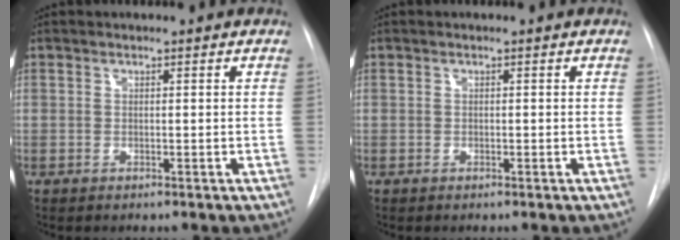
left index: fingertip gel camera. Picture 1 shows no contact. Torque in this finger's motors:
{"motor_torque": [0.02, 0.03, -0.02, -0.01]}